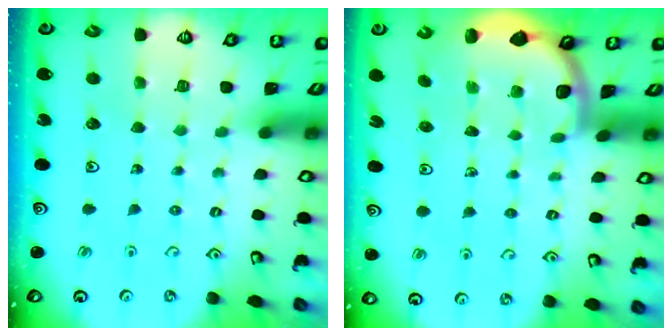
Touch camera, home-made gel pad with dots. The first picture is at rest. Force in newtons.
{"total": 1.7, "press": 1.7, "slide": 0.0}